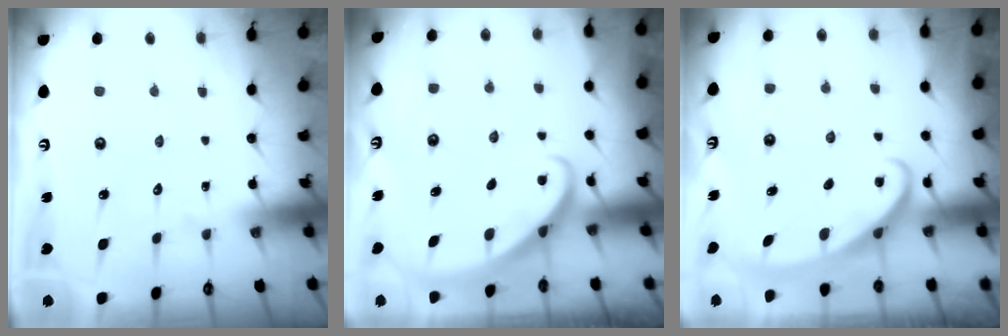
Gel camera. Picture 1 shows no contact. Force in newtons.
{"total": 2.7, "press": 2.7, "slide": 0.2}
{"total": 2.8, "press": 2.8, "slide": 0.4}